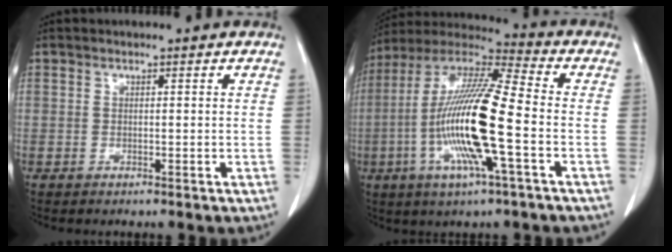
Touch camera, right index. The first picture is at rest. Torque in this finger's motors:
{"motor_torque": [2.14, 0.00, 0.98, 0.21]}